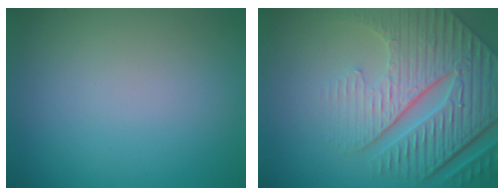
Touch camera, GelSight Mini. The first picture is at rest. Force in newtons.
{"total": 9.1, "press": 6.3, "slide": 6.6}